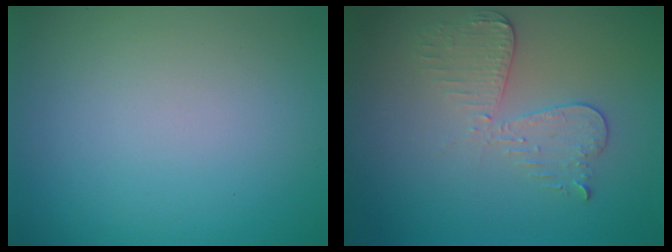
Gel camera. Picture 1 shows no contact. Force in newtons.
{"total": 3.0, "press": 2.7, "slide": 1.2}